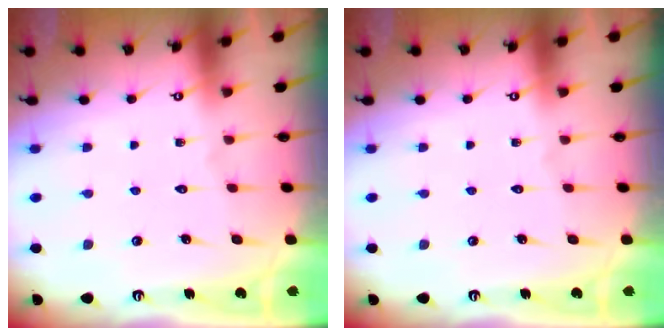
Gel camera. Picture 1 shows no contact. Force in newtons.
{"total": 0.0}